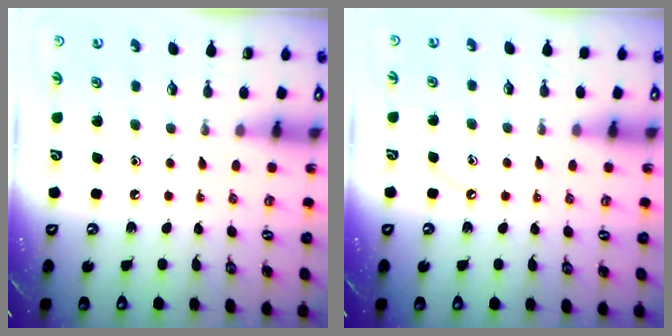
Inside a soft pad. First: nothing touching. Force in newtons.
{"total": 2.7, "press": 2.7, "slide": 0.5}